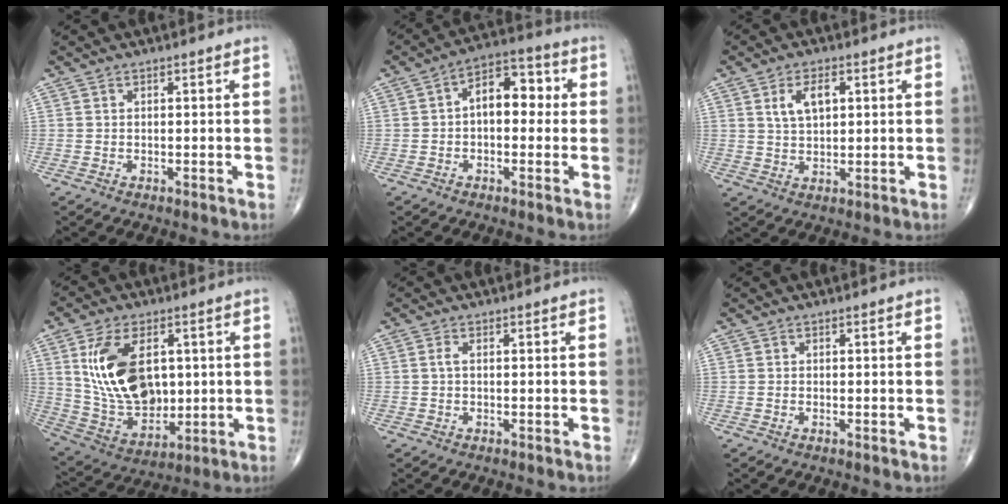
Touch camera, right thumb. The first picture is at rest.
{"total": 9.0, "force": [0.5, 5.4, 7.1], "torque": [-0.080, 0.033, -0.003]}
{"total": 5.7, "force": [1.9, 3.1, 4.4], "torque": [-0.075, -0.002, 0.037]}
{"total": 17.8, "force": [3.6, 11.0, 13.5], "torque": [-0.225, -0.017, 0.082]}
{"total": 1.1, "force": [0.1, 0.4, 1.0], "torque": [-0.024, 0.000, 0.001]}
{"total": 0.0}